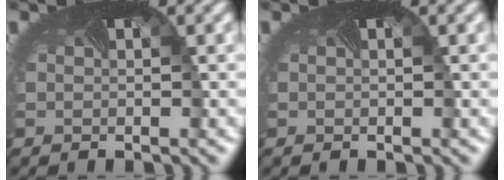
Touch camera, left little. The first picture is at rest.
{"total": 0.0}